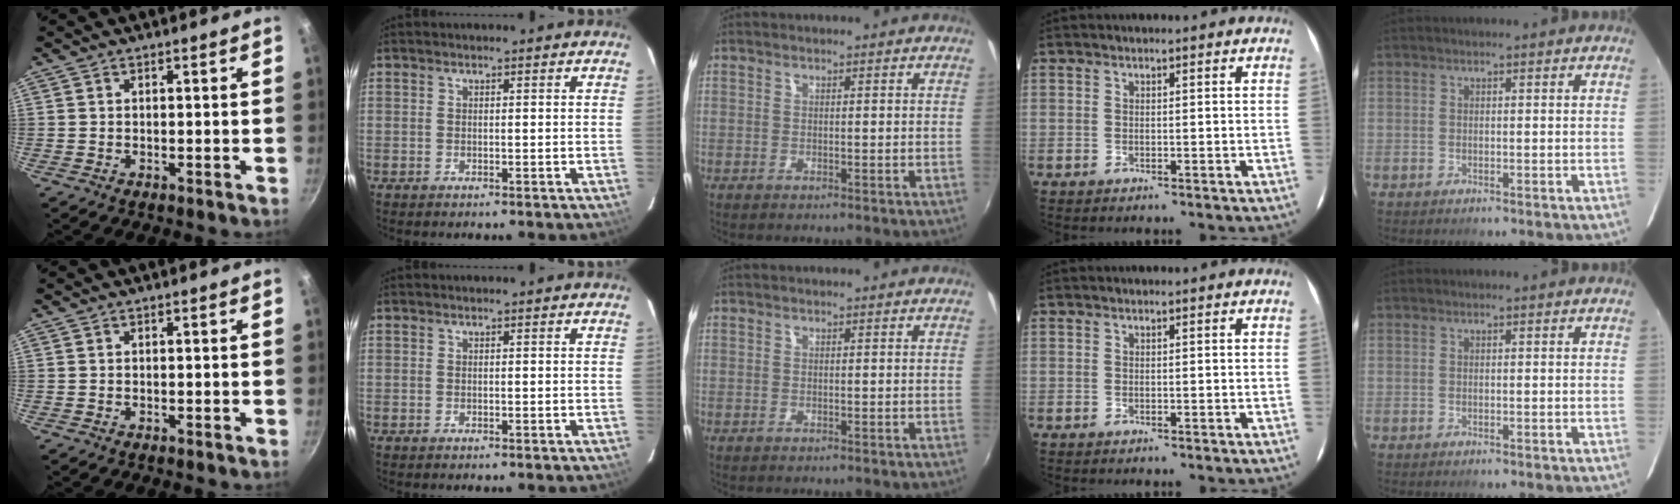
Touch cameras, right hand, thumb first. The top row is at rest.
{}